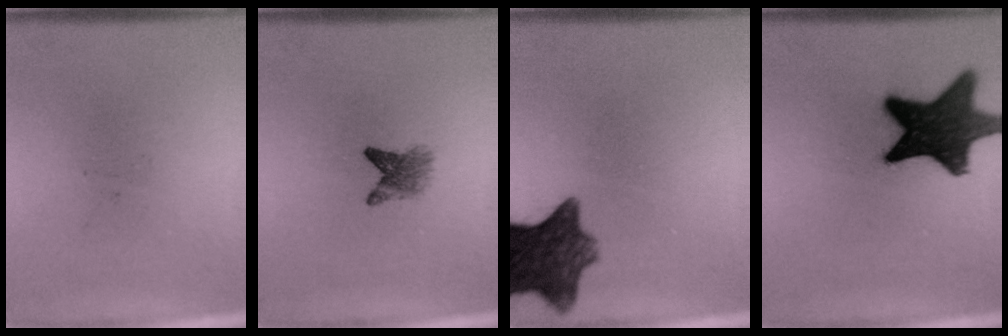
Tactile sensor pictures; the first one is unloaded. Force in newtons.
{"total": 2.7}
{"total": 9.7}
{"total": 16.1}